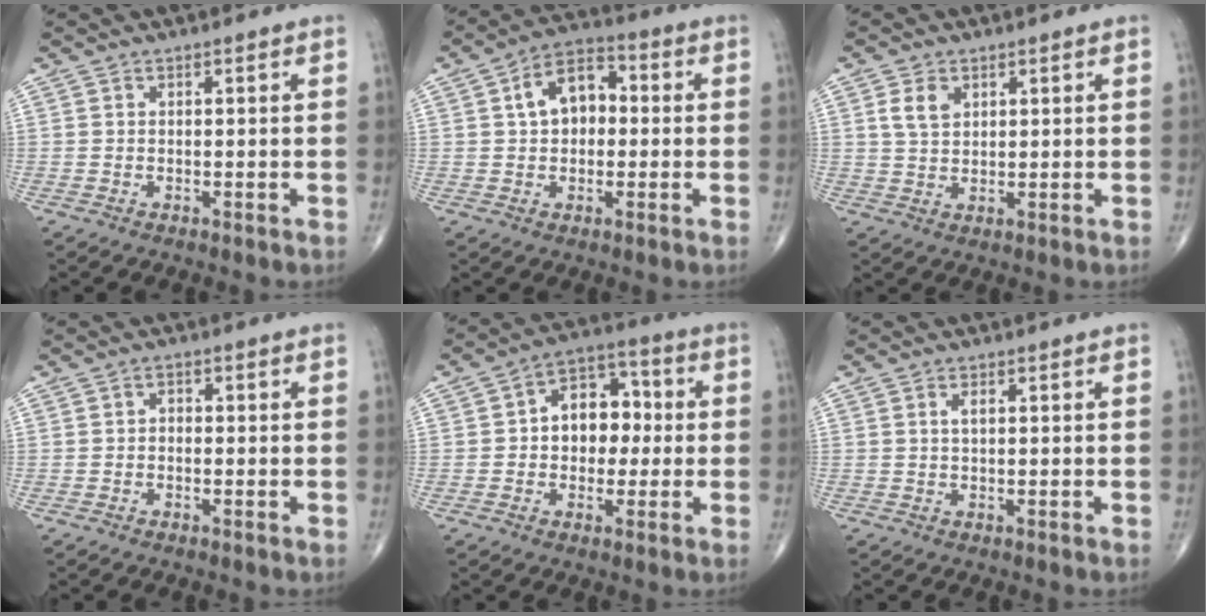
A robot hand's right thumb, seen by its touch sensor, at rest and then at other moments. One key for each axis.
{"total": 9.4, "fx": 1.1, "fy": 6.3, "fz": 6.9, "tx": -0.092, "ty": 0.026, "tz": 0.009}
{"total": 4.3, "fx": 1.8, "fy": 2.9, "fz": 2.7, "tx": -0.043, "ty": -0.005, "tz": 0.037}
{"total": 1.2, "fx": -0.3, "fy": 0.9, "fz": 0.7, "tx": -0.001, "ty": 0.006, "tz": -0.010}
{"total": 10.8, "fx": 0.4, "fy": 7.8, "fz": 7.4, "tx": -0.067, "ty": 0.031, "tz": -0.004}
{"total": 1.4, "fx": 0.3, "fy": 0.6, "fz": 1.2, "tx": -0.022, "ty": 0.004, "tz": 0.006}